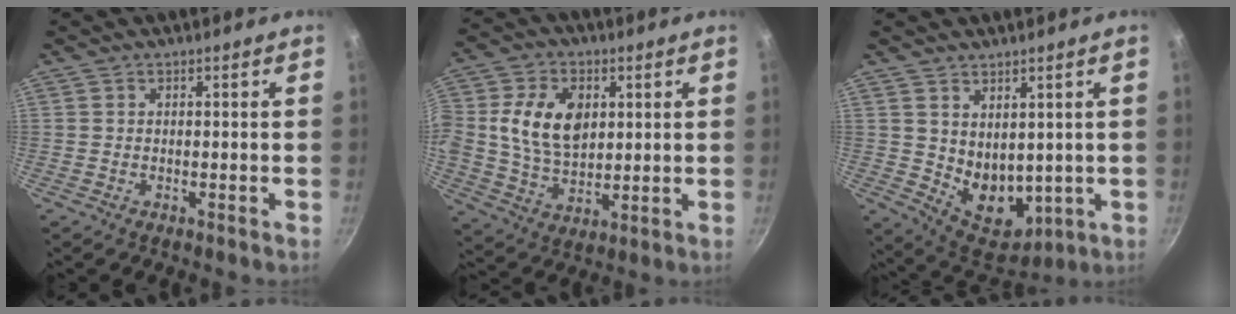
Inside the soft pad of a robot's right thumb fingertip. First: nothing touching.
{"total": 13.9, "force": [2.6, 9.7, 9.7], "torque": [-0.161, -0.006, 0.047]}
{"total": 9.7, "force": [2.6, 6.9, 6.4], "torque": [-0.072, -0.038, 0.068]}